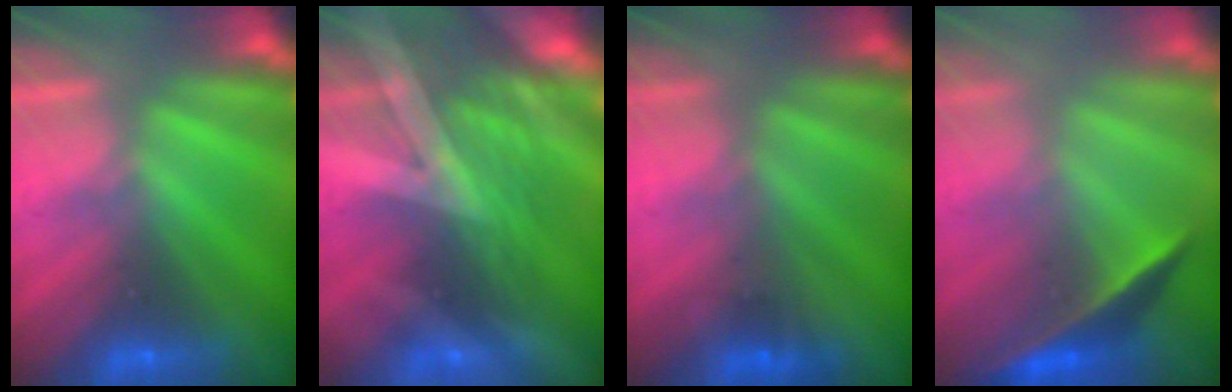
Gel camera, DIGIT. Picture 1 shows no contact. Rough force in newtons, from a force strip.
{"total": 2.9}
{"total": 1.6}
{"total": 1.8}